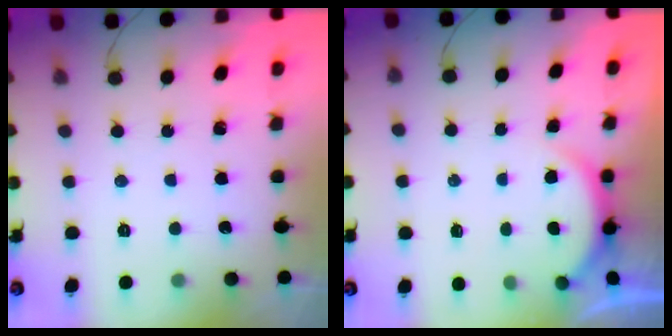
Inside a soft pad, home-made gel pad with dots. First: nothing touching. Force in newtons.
{"total": 2.6, "press": 2.5, "slide": 0.6}